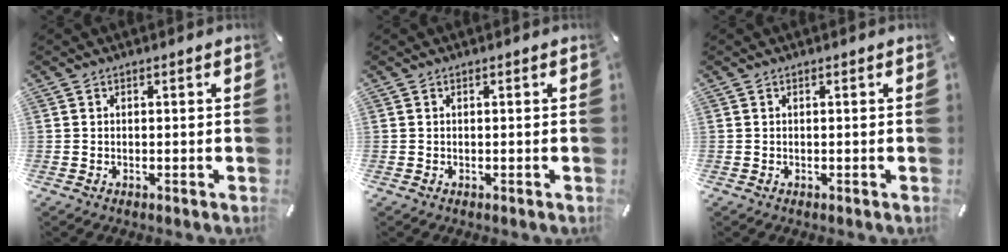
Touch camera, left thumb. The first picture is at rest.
{"total": 0.0}
{"total": 0.0}